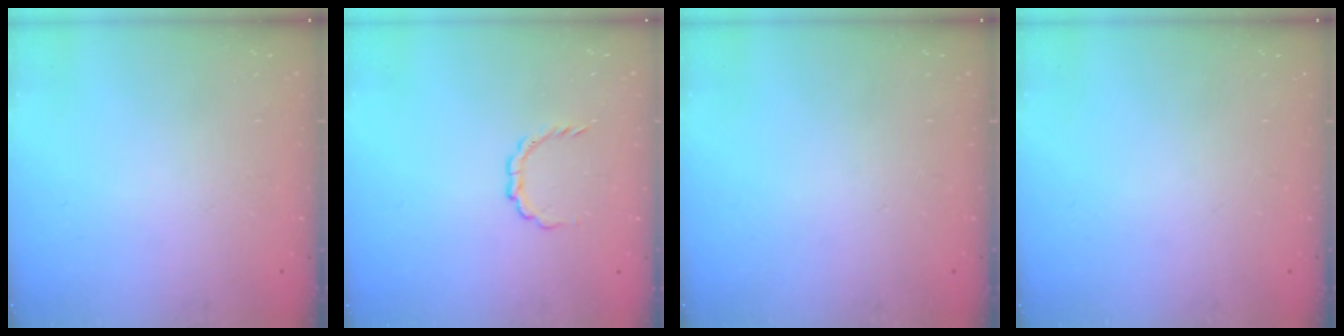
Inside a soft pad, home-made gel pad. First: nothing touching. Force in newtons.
{"total": 3.6, "press": 3.6, "slide": 0.3}
{"total": 0.0}
{"total": 0.0}